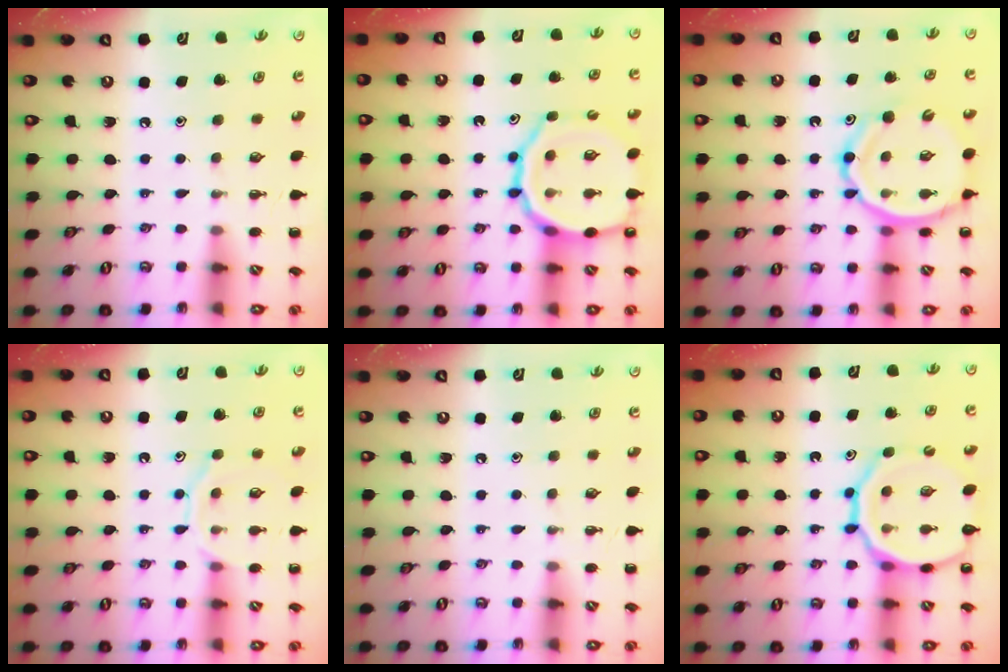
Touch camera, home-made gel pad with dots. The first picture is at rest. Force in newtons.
{"total": 16.7, "press": 16.6, "slide": 2.0}
{"total": 12.3, "press": 11.8, "slide": 3.3}
{"total": 9.4, "press": 9.4, "slide": 0.6}
{"total": 0.0}
{"total": 17.3, "press": 17.1, "slide": 2.8}